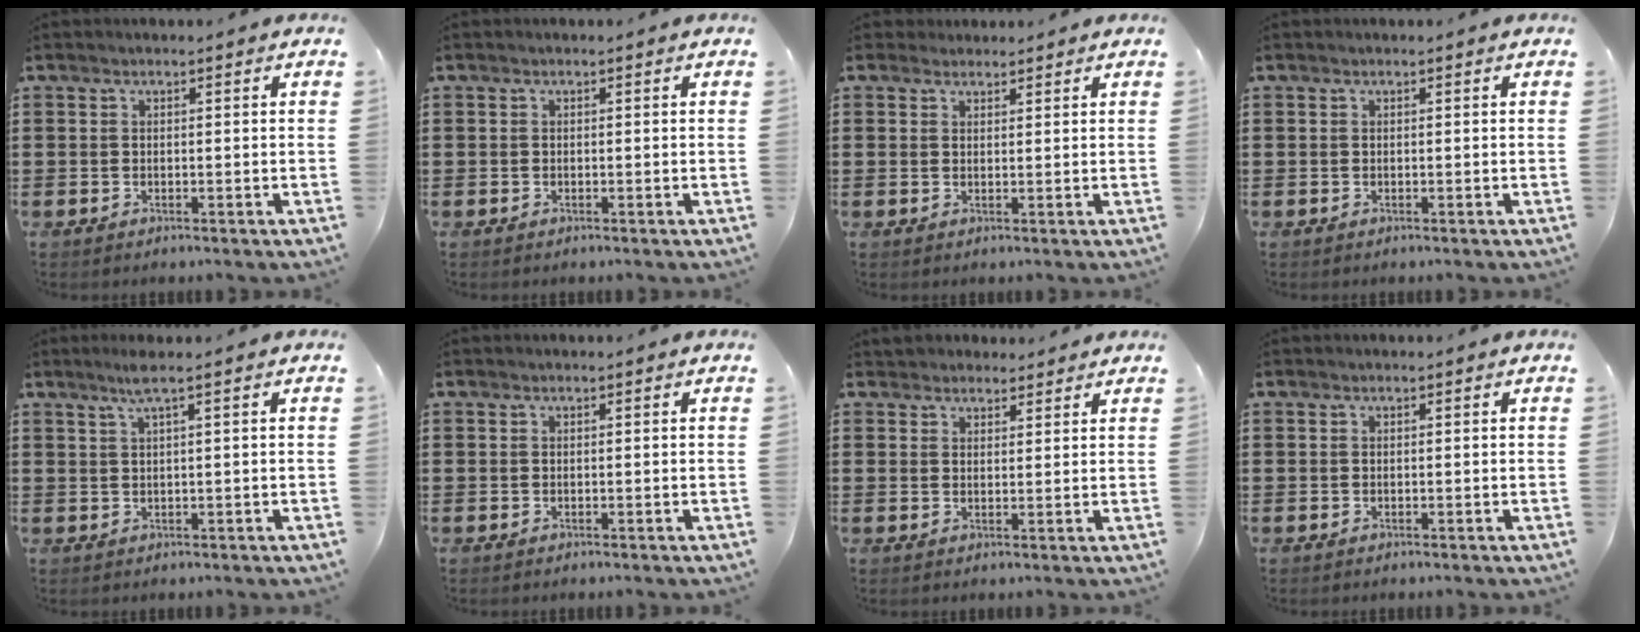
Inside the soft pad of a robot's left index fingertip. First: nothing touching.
{"total": 0.0}
{"total": 1.7, "force": [1.6, 0.7, -0.1], "torque": [-0.004, 0.006, 0.032]}
{"total": 0.0}
{"total": 2.7, "force": [1.4, -0.2, 2.3], "torque": [-0.047, 0.000, 0.025]}
{"total": 0.0}
{"total": 2.5, "force": [2.3, 0.9, -0.2], "torque": [-0.003, 0.002, 0.046]}
{"total": 0.0}